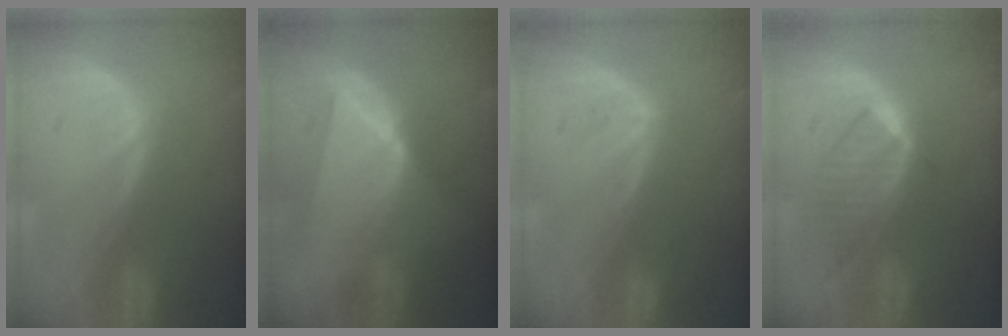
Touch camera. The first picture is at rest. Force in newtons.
{"total": 9.9, "press": 9.8, "slide": 0.6}
{"total": 1.5, "press": 1.4, "slide": 0.3}
{"total": 6.5, "press": 5.9, "slide": 2.7}